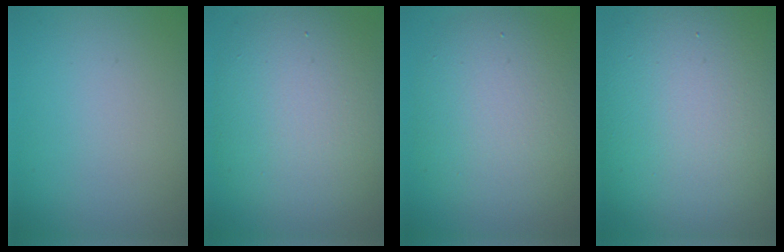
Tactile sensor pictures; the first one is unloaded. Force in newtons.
{"total": 10.0, "press": 10.0, "slide": 0.4}
{"total": 8.1, "press": 8.0, "slide": 0.5}
{"total": 17.1, "press": 17.1, "slide": 1.1}